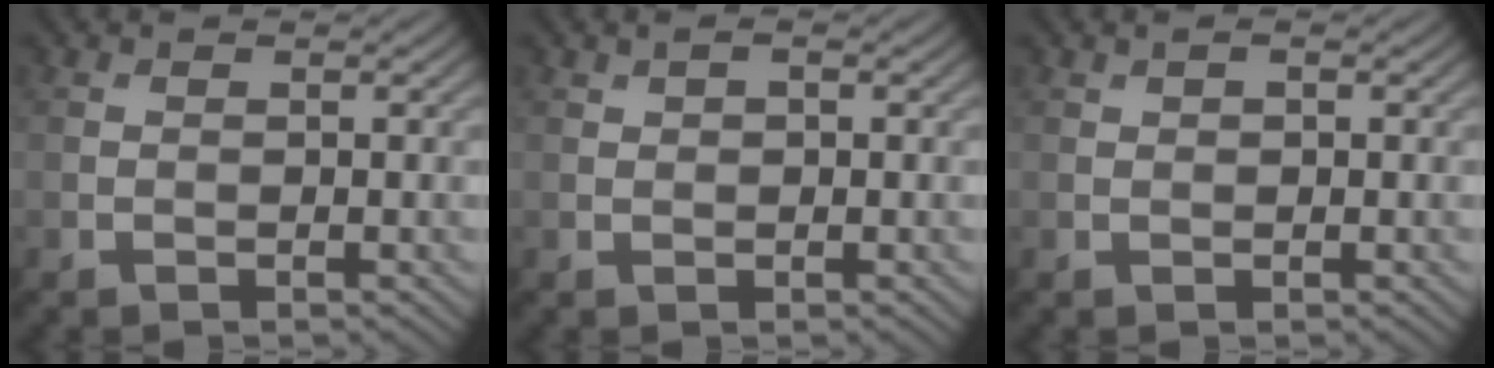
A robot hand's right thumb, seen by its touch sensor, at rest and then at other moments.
{"total": 1.1, "force": [0.5, 0.7, 0.8], "torque": [-0.014, 0.003, 0.010]}
{"total": 0.8, "force": [0.4, 0.5, 0.6], "torque": [-0.009, 0.002, 0.007]}